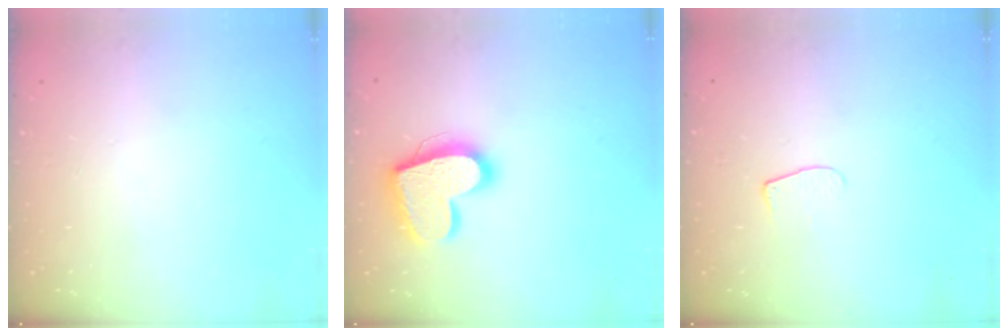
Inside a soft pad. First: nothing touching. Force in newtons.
{"total": 17.7, "press": 17.7, "slide": 1.5}
{"total": 6.2, "press": 6.2, "slide": 0.7}